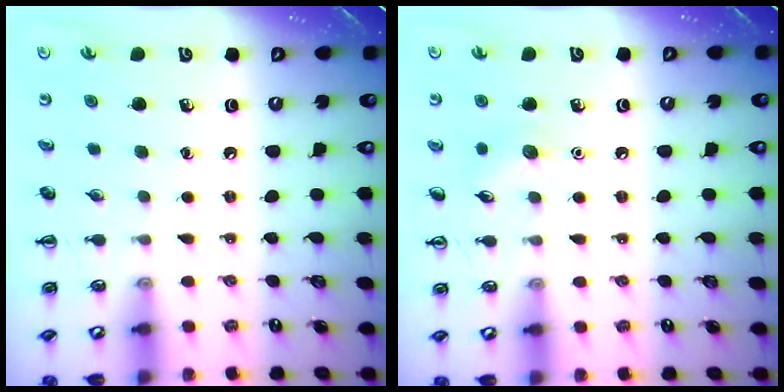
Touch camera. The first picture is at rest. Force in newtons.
{"total": 5.7, "press": 5.5, "slide": 1.6}